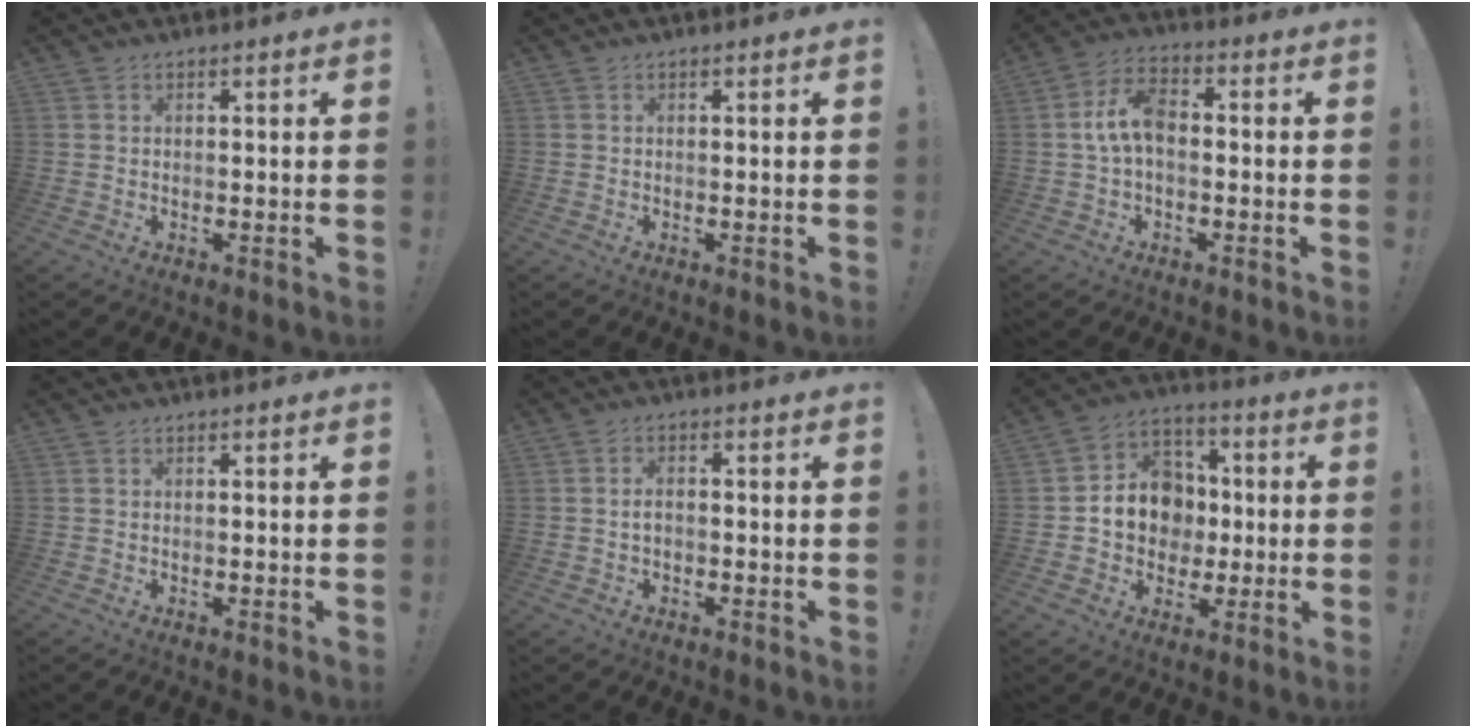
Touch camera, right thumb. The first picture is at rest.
{"total": 0.0}
{"total": 9.2, "force": [-0.5, 5.2, 7.5], "torque": [-0.148, 0.012, -0.005]}
{"total": 0.0}
{"total": 2.0, "force": [-0.6, 1.3, 1.4], "torque": [-0.032, 0.008, -0.010]}
{"total": 12.7, "force": [-0.4, 11.4, 5.6], "torque": [-0.076, 0.013, 0.003]}